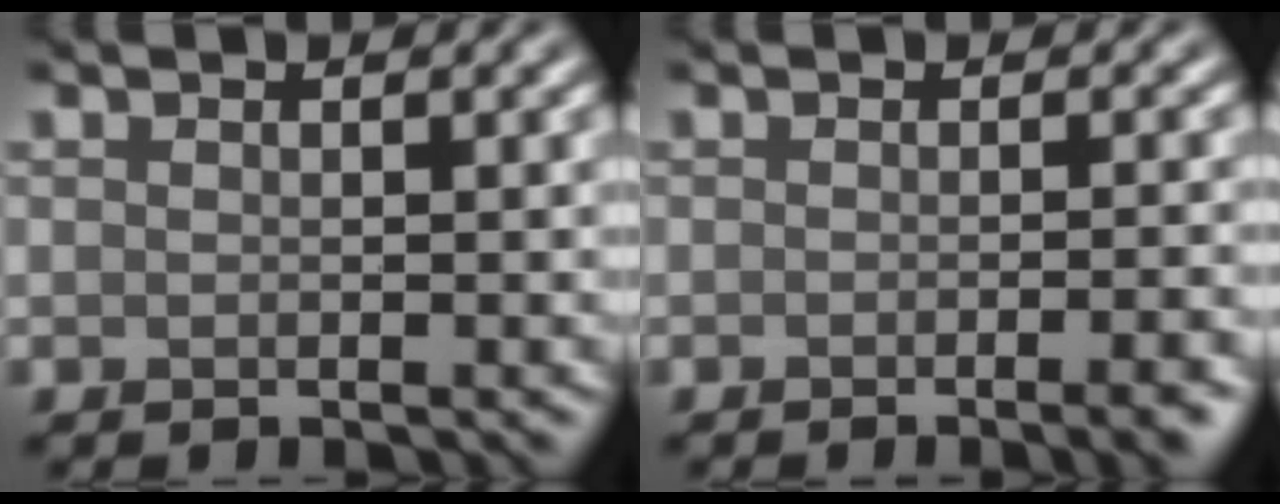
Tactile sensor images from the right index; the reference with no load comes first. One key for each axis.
{"total": 3.2, "fx": -1.7, "fy": 0.8, "fz": 2.5, "tx": -0.016, "ty": 0.006, "tz": -0.024}